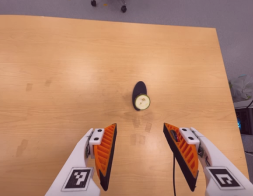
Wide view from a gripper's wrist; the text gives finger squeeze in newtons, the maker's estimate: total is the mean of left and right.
{"total": 0.0}